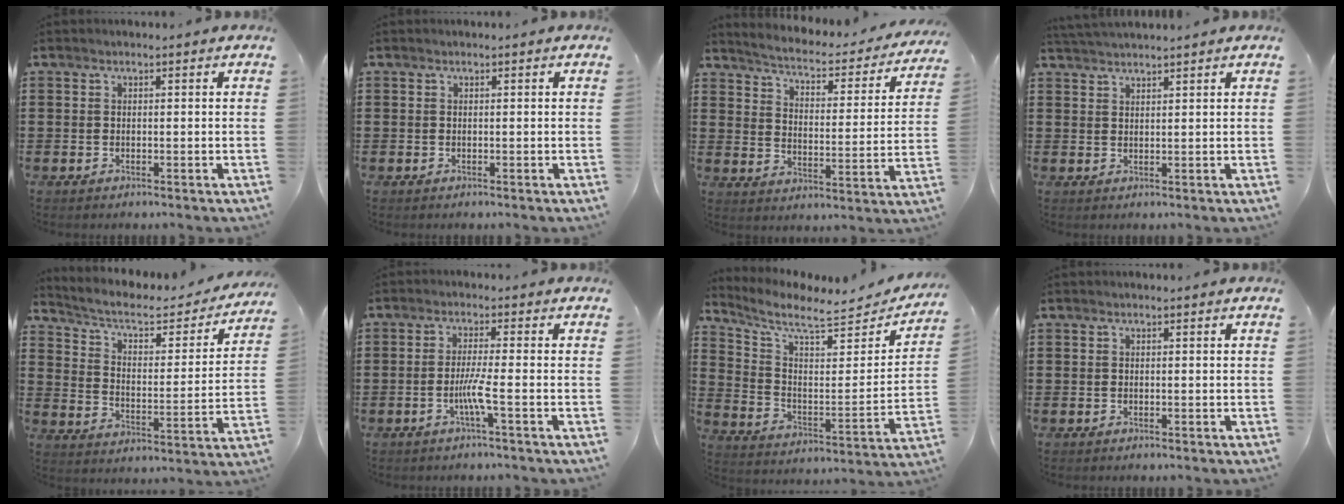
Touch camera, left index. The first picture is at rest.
{"total": 0.0}
{"total": 3.0, "force": [2.8, 0.0, 1.1], "torque": [-0.041, -0.030, 0.036]}
{"total": 0.8, "force": [0.7, -0.1, 0.4], "torque": [-0.009, -0.001, 0.014]}
{"total": 4.9, "force": [3.7, 1.9, 2.6], "torque": [-0.070, -0.022, 0.056]}
{"total": 4.2, "force": [-1.6, -0.4, 3.9], "torque": [-0.082, -0.014, -0.036]}
{"total": 7.7, "force": [6.5, 1.3, 4.0], "torque": [-0.099, -0.047, 0.107]}
{"total": 0.0}